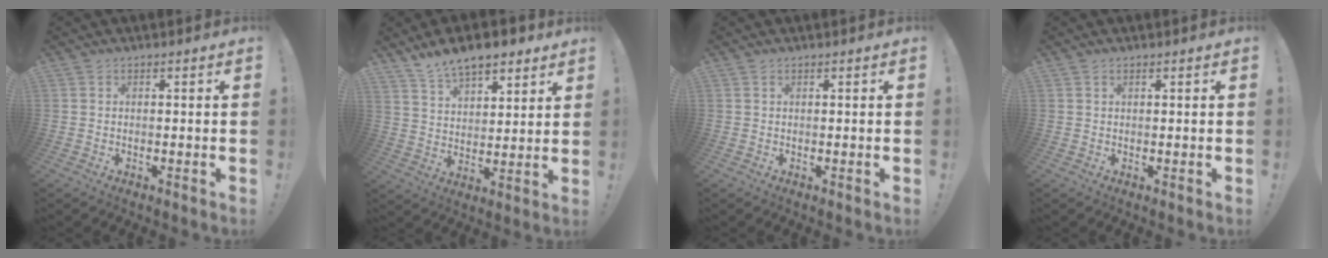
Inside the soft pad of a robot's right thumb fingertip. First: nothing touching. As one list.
[{"total": 10.9, "force": [8.5, 5.1, 4.6], "torque": [-0.084, -0.051, 0.159]}, {"total": 0.0}, {"total": 0.6, "force": [0.5, 0.0, 0.3], "torque": [0.001, -0.003, 0.008]}]